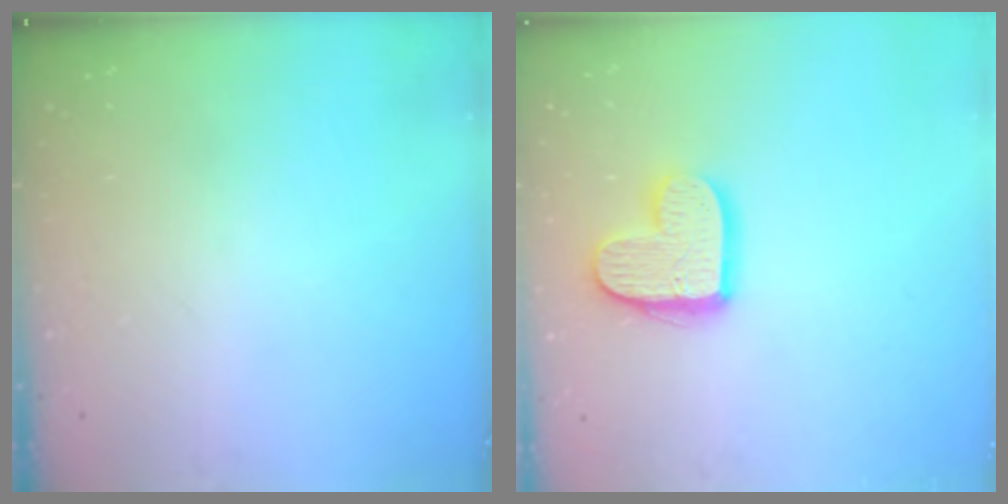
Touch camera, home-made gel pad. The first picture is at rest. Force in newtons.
{"total": 13.7, "press": 13.7, "slide": 0.9}